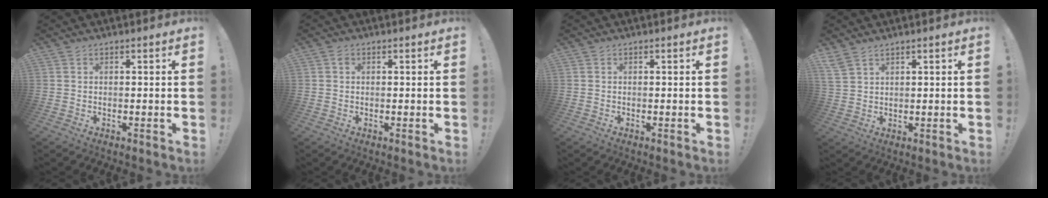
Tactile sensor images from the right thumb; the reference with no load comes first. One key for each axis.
{"total": 0.7, "fx": 0.2, "fy": 0.6, "fz": 0.3, "tx": 0.001, "ty": -0.001, "tz": 0.001}
{"total": 0.0}
{"total": 4.5, "fx": 3.6, "fy": 1.8, "fz": 2.0, "tx": -0.043, "ty": -0.012, "tz": 0.070}